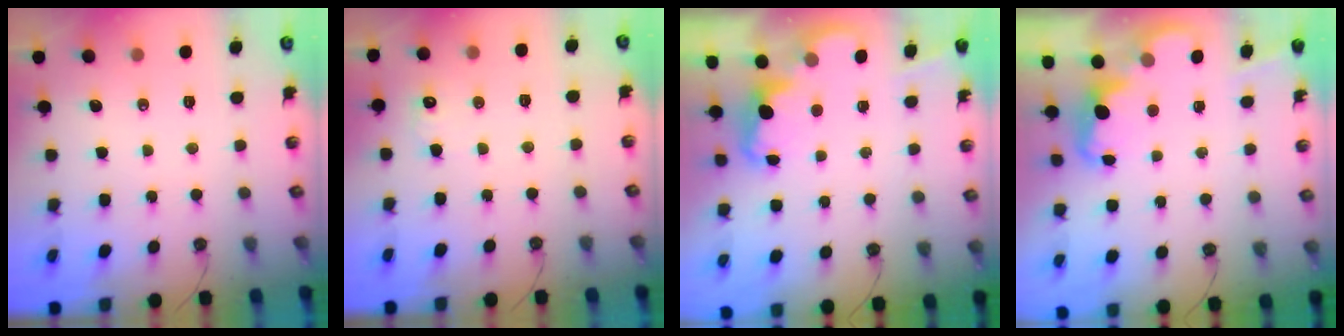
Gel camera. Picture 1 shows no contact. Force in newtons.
{"total": 5.4, "press": 5.3, "slide": 1.2}
{"total": 2.3, "press": 2.2, "slide": 0.6}
{"total": 2.4, "press": 2.3, "slide": 0.5}